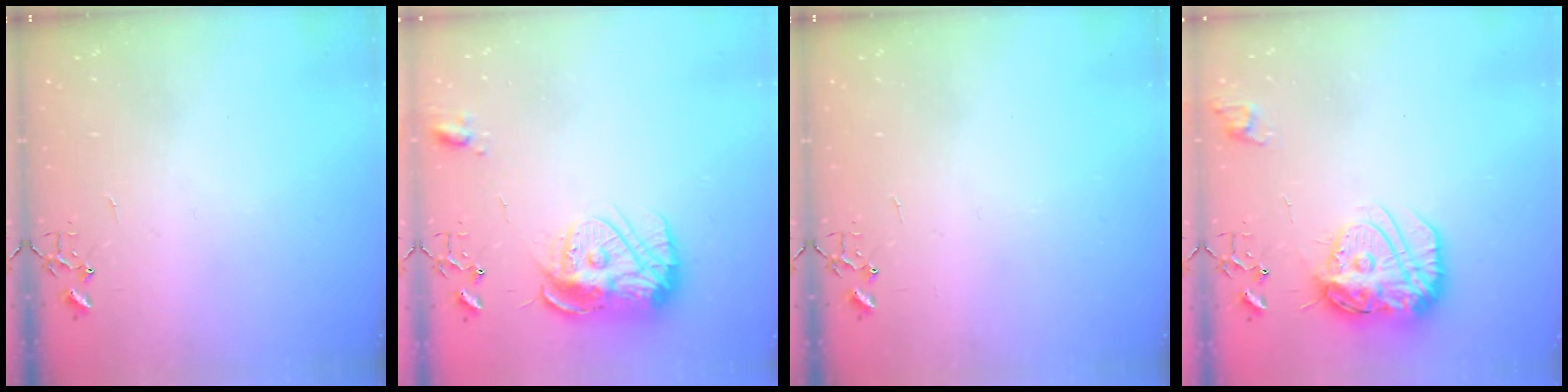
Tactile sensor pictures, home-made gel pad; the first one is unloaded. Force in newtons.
{"total": 14.9, "press": 14.9, "slide": 1.4}
{"total": 0.0}
{"total": 16.5, "press": 16.5, "slide": 1.6}